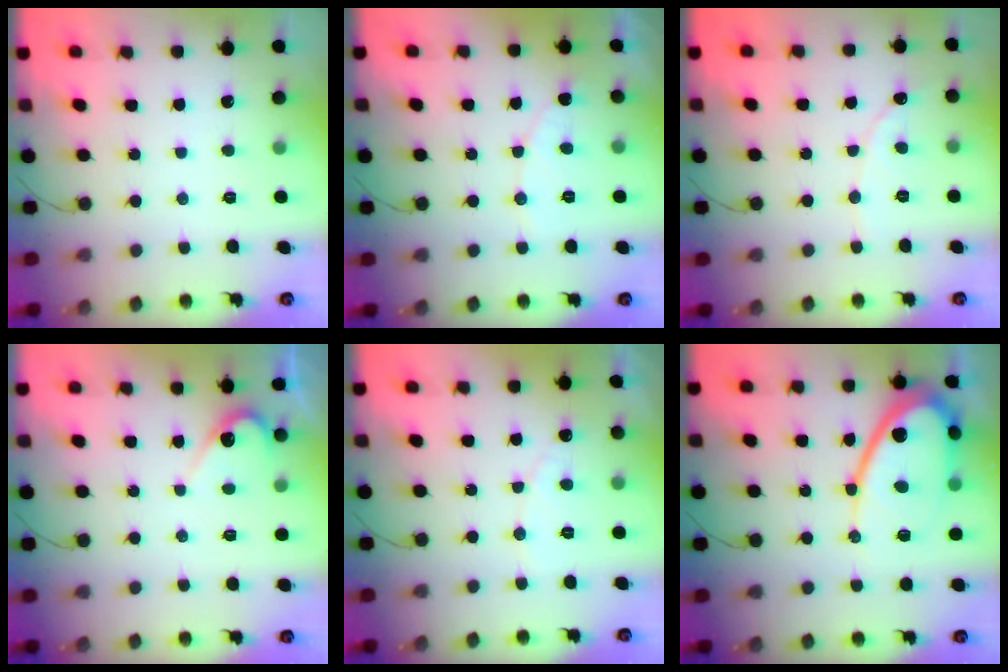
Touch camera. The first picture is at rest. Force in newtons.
{"total": 5.3, "press": 5.3, "slide": 0.3}
{"total": 2.2, "press": 2.2, "slide": 0.2}
{"total": 3.3, "press": 3.3, "slide": 0.2}
{"total": 3.8, "press": 3.8, "slide": 0.1}
{"total": 15.3, "press": 15.2, "slide": 1.4}